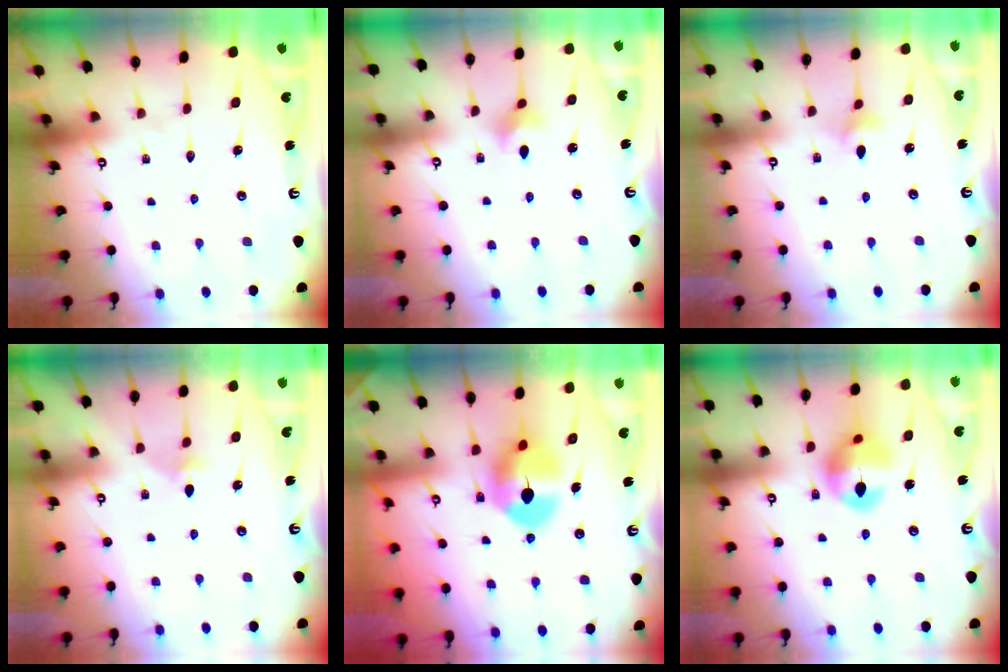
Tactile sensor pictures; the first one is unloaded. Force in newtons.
{"total": 2.6, "press": 2.6, "slide": 0.4}
{"total": 3.2, "press": 3.2, "slide": 0.6}
{"total": 4.2, "press": 4.1, "slide": 0.8}
{"total": 9.4, "press": 9.4, "slide": 0.7}
{"total": 13.3, "press": 13.2, "slide": 1.7}